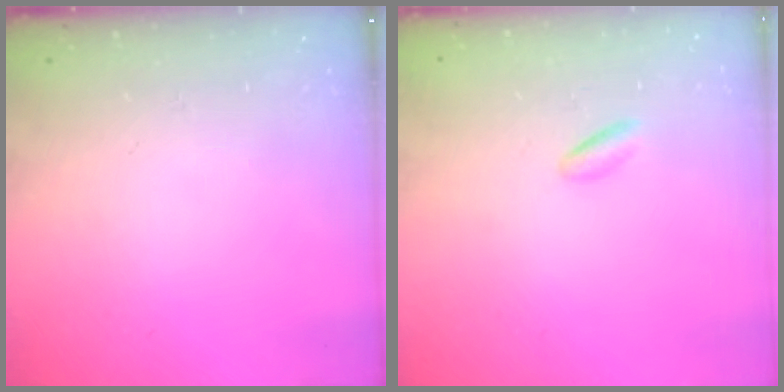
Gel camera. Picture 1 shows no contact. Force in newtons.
{"total": 0.9, "press": 0.7, "slide": 0.5}